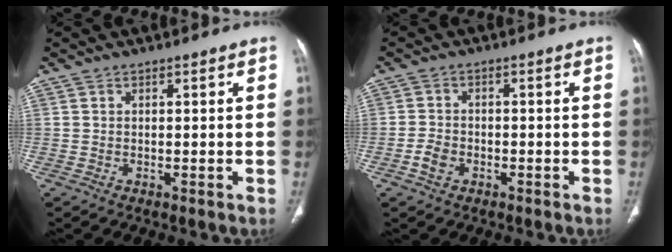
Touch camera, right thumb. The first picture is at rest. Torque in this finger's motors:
{"motor_torque": [-0.16, -0.26, 0.32, 0.14, 0.02]}